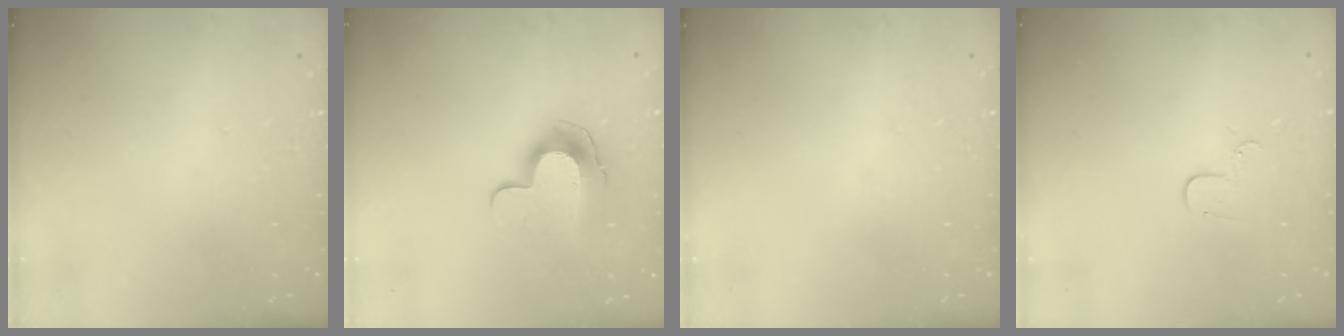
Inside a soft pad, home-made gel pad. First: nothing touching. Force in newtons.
{"total": 10.7, "press": 10.7, "slide": 0.5}
{"total": 0.0}
{"total": 4.0, "press": 4.0, "slide": 0.4}